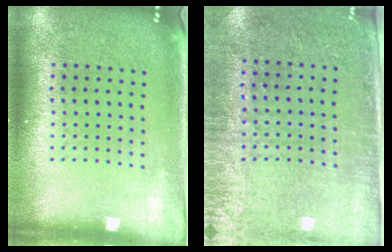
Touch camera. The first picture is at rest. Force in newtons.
{"total": 2.9, "press": 2.5, "slide": 1.5}